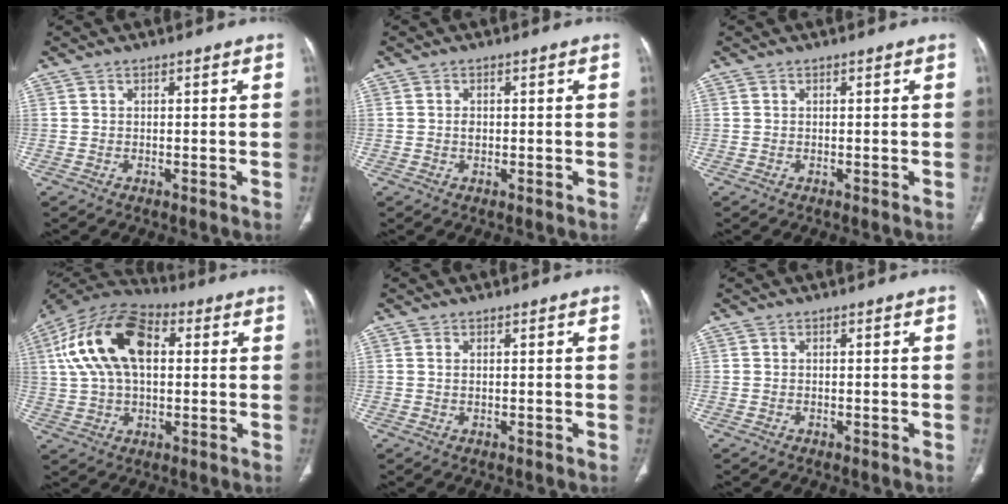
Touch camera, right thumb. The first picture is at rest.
{"total": 1.2, "force": [0.1, 0.8, 0.9], "torque": [-0.014, 0.001, 0.002]}
{"total": 0.0}
{"total": 19.2, "force": [4.2, 11.1, 15.0], "torque": [-0.276, 0.024, 0.064]}
{"total": 0.7, "force": [0.3, 0.3, 0.6], "torque": [-0.017, 0.004, 0.009]}
{"total": 0.0}